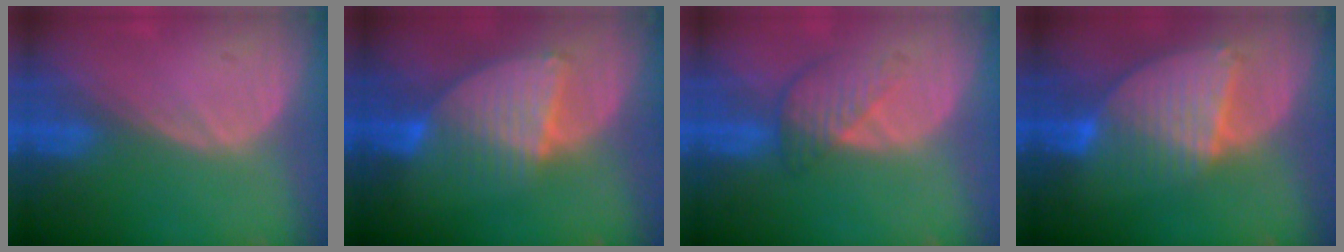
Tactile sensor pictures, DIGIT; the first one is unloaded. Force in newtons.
{"total": 7.6, "press": 6.9, "slide": 3.3}
{"total": 4.5, "press": 4.1, "slide": 2.0}
{"total": 8.6, "press": 7.5, "slide": 4.2}